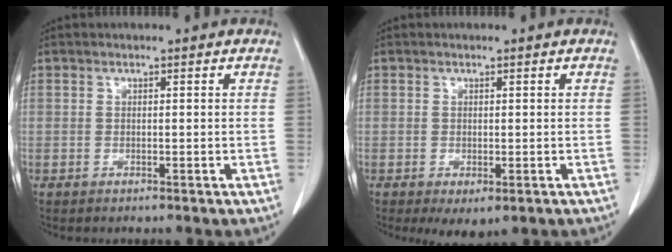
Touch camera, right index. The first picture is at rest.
{"total": 2.6, "force": [-1.1, 1.5, 1.9], "torque": [-0.024, -0.004, -0.004]}